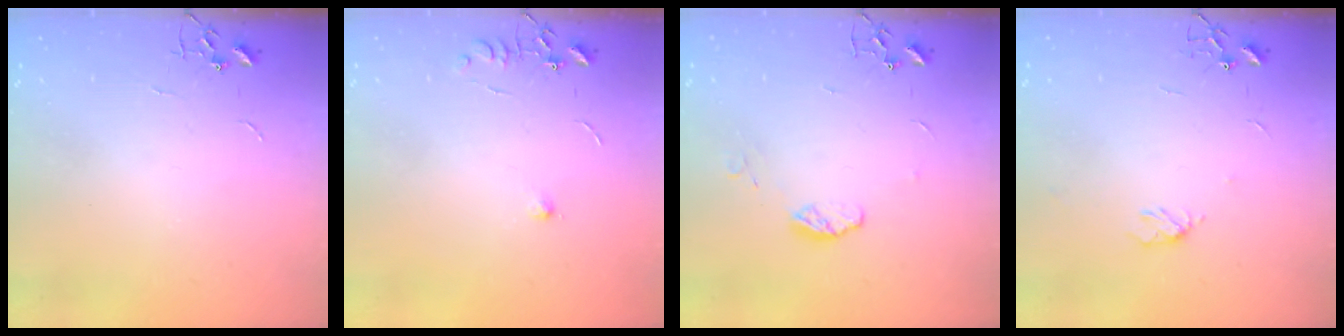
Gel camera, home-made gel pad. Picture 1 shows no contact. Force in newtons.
{"total": 5.8, "press": 5.8, "slide": 0.7}
{"total": 6.9, "press": 6.8, "slide": 0.8}
{"total": 4.5, "press": 4.5, "slide": 0.6}